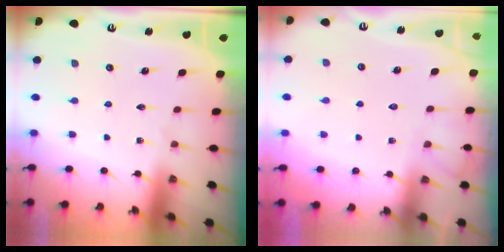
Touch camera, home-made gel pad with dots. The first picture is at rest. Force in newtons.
{"total": 4.5, "press": 4.5, "slide": 0.5}